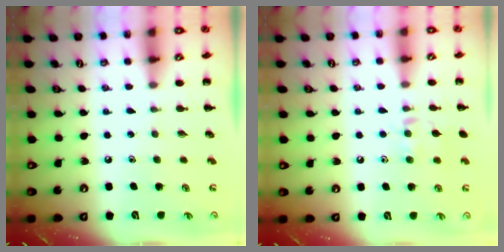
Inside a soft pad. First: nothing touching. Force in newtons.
{"total": 8.5, "press": 8.4, "slide": 1.0}